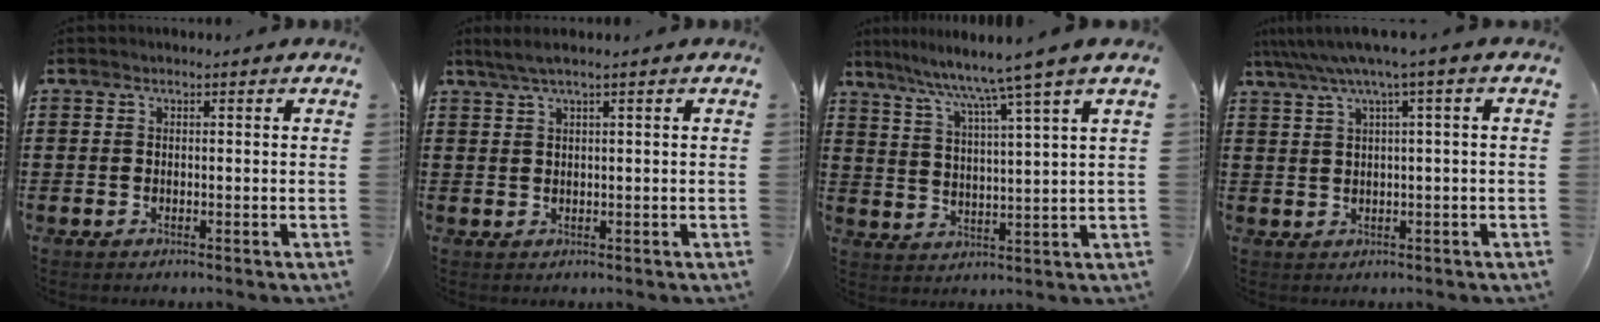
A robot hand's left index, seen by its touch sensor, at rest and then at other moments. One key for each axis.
{"total": 2.0, "fx": 0.9, "fy": -0.1, "fz": 1.8, "tx": -0.034, "ty": -0.002, "tz": 0.016}
{"total": 7.0, "fx": 5.6, "fy": -1.7, "fz": 3.8, "tx": -0.098, "ty": -0.038, "tz": 0.084}
{"total": 4.1, "fx": 1.4, "fy": -0.5, "fz": 3.9, "tx": -0.077, "ty": -0.011, "tz": 0.019}